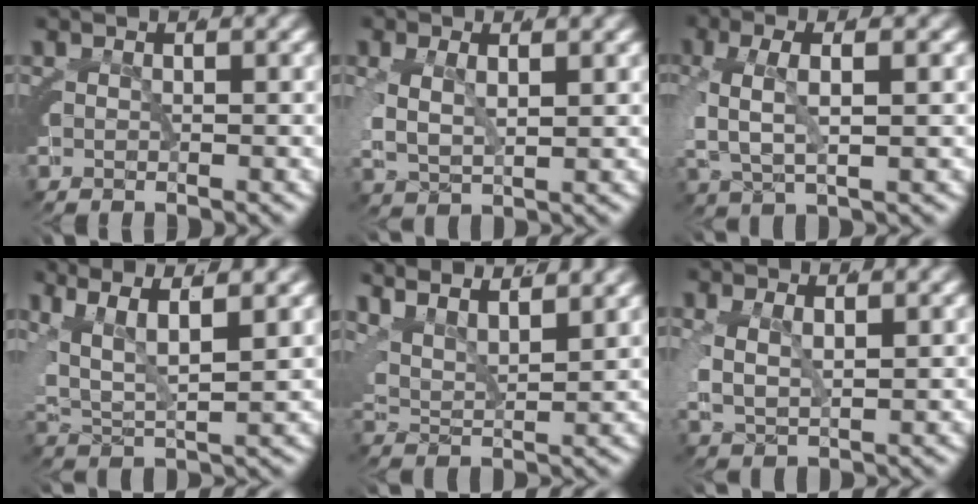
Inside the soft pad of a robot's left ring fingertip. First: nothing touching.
{"total": 4.1, "force": [0.6, 3.0, 2.7], "torque": [-0.074, -0.009, 0.018]}
{"total": 5.1, "force": [0.3, 2.6, 4.4], "torque": [-0.101, -0.002, 0.012]}
{"total": 8.4, "force": [2.0, 5.9, 5.7], "torque": [-0.122, -0.008, 0.028]}
{"total": 8.3, "force": [4.5, 5.3, 4.5], "torque": [-0.085, 0.013, 0.056]}
{"total": 3.7, "force": [0.6, 2.7, 2.4], "torque": [-0.068, -0.009, 0.019]}